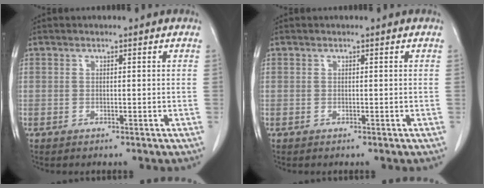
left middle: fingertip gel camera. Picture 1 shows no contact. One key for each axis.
{"total": 0.0}